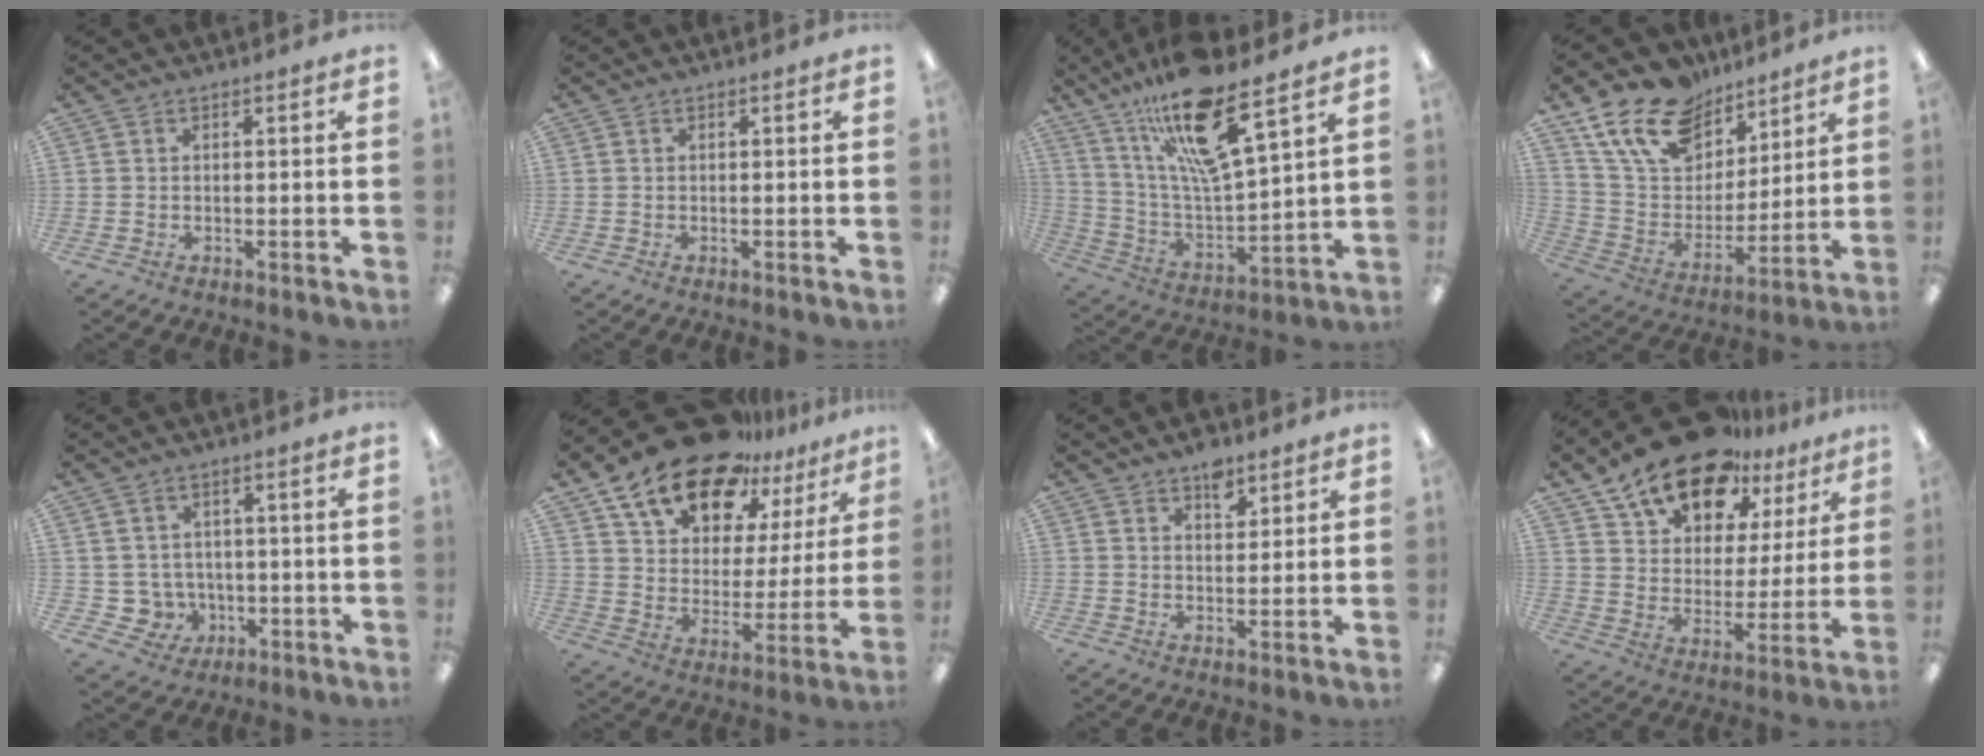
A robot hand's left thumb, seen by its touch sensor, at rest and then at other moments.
{"total": 0.0}
{"total": 19.0, "force": [13.4, 4.0, 12.9], "torque": [-0.234, -0.073, 0.223]}
{"total": 18.3, "force": [12.6, 11.0, 7.5], "torque": [-0.150, -0.067, 0.236]}
{"total": 5.2, "force": [-0.4, 5.1, 0.9], "torque": [-0.028, -0.002, 0.000]}
{"total": 19.0, "force": [14.9, 8.9, 7.8], "torque": [-0.150, -0.095, 0.264]}
{"total": 5.5, "force": [3.9, 3.0, 2.5], "torque": [-0.018, -0.023, 0.064]}
{"total": 18.1, "force": [13.8, 9.0, 7.5], "torque": [-0.141, -0.086, 0.246]}